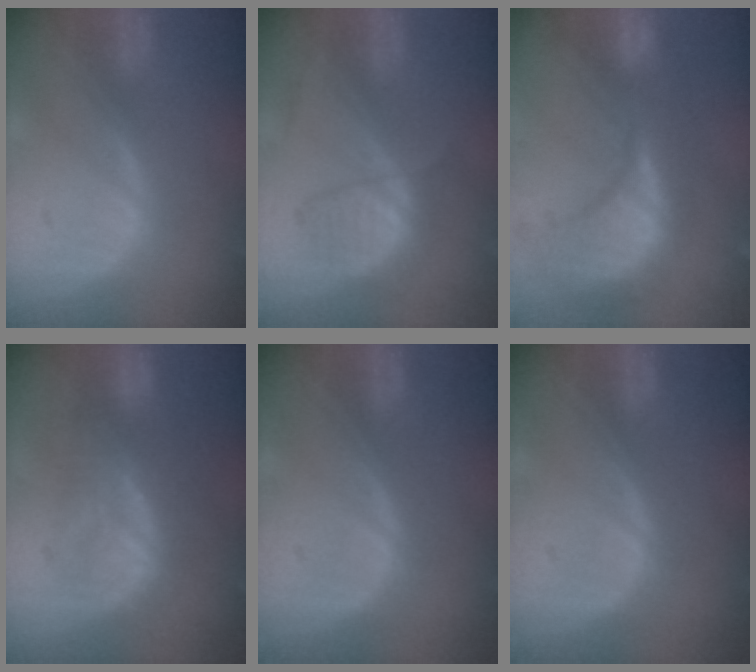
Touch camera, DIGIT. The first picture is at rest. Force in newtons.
{"total": 4.4, "press": 4.4, "slide": 0.6}
{"total": 15.3, "press": 12.1, "slide": 9.3}
{"total": 7.9, "press": 7.8, "slide": 1.6}
{"total": 0.0}
{"total": 0.0}